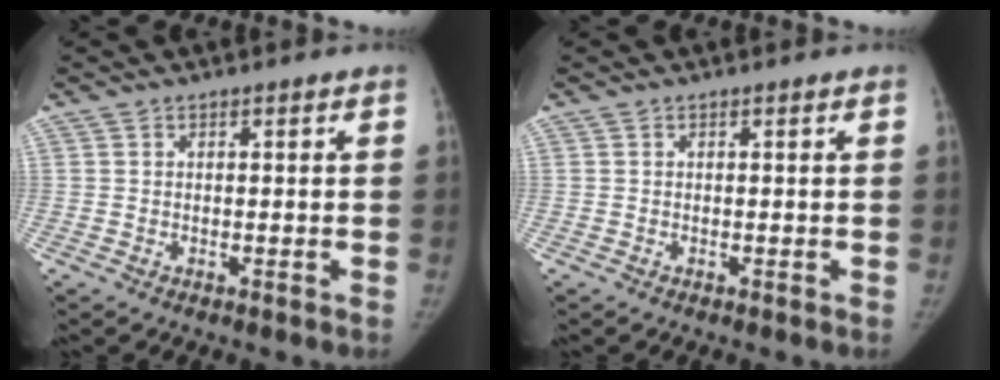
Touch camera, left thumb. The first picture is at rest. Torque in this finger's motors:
{"motor_torque": [-0.04, 0.04, 0.00, 0.00, 0.00]}